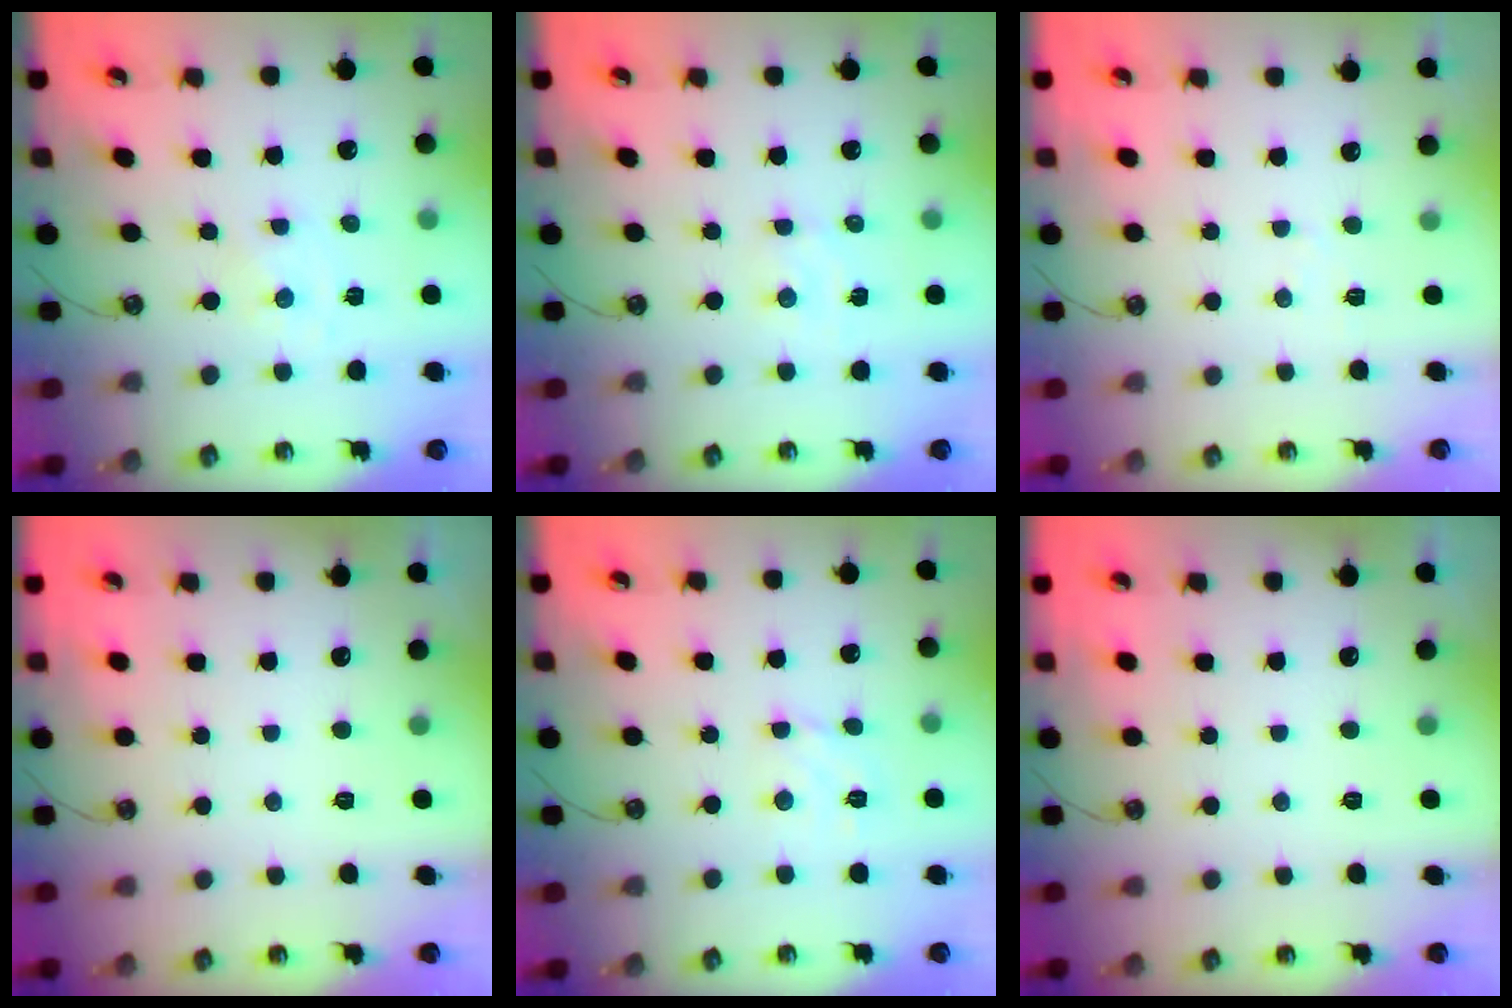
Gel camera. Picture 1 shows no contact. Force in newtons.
{"total": 2.8, "press": 2.7, "slide": 0.4}
{"total": 3.6, "press": 3.5, "slide": 0.5}
{"total": 0.0}
{"total": 3.8, "press": 3.8, "slide": 0.4}
{"total": 0.0}